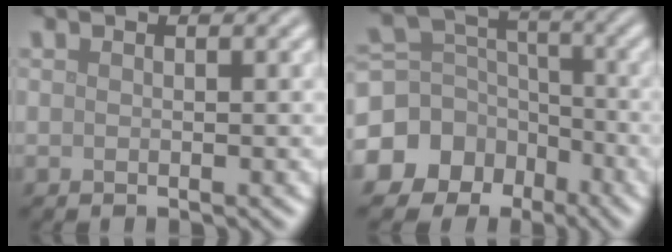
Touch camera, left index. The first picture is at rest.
{"total": 12.2, "force": [-6.4, 9.9, 3.0], "torque": [-0.081, -0.030, -0.127]}